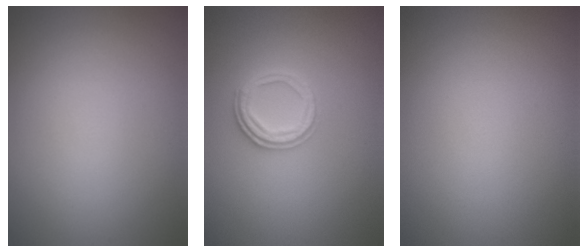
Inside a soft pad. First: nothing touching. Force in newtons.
{"total": 2.5, "press": 2.4, "slide": 0.8}
{"total": 0.0}